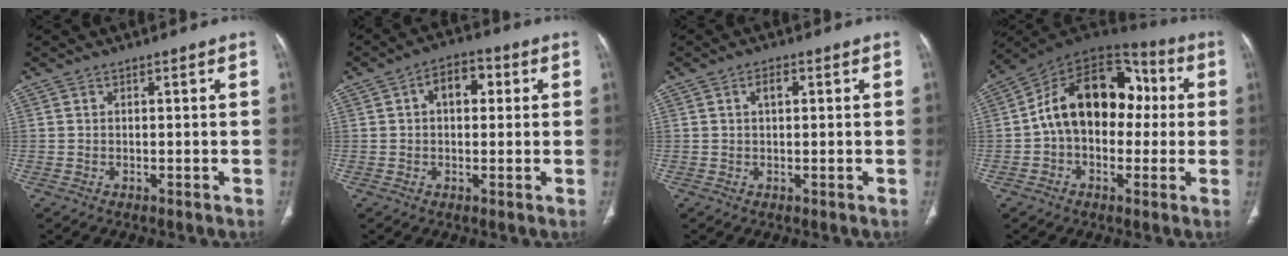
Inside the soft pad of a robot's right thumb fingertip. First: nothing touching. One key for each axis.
{"total": 6.5, "fx": 1.4, "fy": 4.1, "fz": 4.8, "tx": -0.054, "ty": 0.016, "tz": 0.014}
{"total": 2.3, "fx": 0.7, "fy": 1.2, "fz": 1.8, "tx": -0.031, "ty": 0.006, "tz": 0.011}
{"total": 19.0, "fx": 1.0, "fy": 12.8, "fz": 14.0, "tx": -0.188, "ty": 0.051, "tz": 0.006}